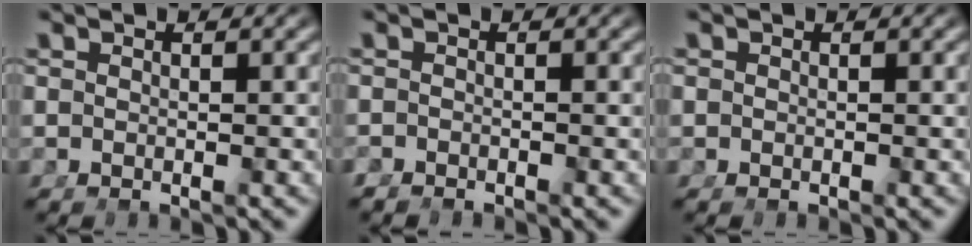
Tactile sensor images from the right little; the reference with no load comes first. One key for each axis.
{"total": 1.1, "fx": -1.1, "fy": -0.1, "fz": -0.1, "tx": 0.002, "ty": -0.011, "tz": -0.015}
{"total": 0.6, "fx": -0.2, "fy": 0.6, "fz": 0.0, "tx": -0.005, "ty": -0.008, "tz": 0.000}